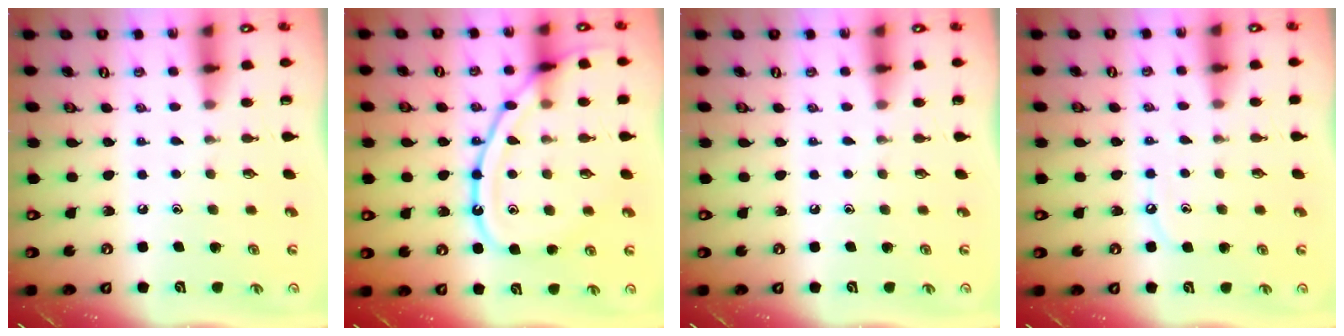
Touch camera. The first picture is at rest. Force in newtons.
{"total": 16.7, "press": 16.7, "slide": 1.4}
{"total": 0.0}
{"total": 7.0, "press": 7.0, "slide": 0.7}